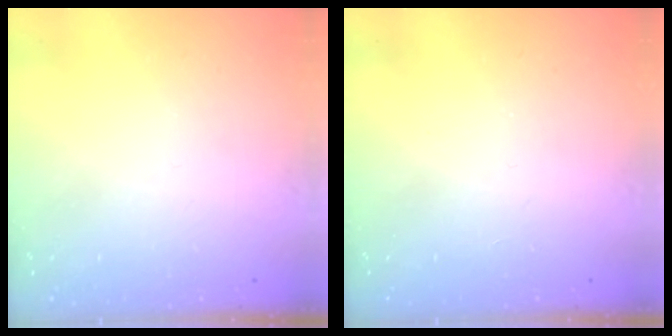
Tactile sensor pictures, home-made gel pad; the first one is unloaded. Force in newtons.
{"total": 2.8, "press": 2.8, "slide": 0.4}